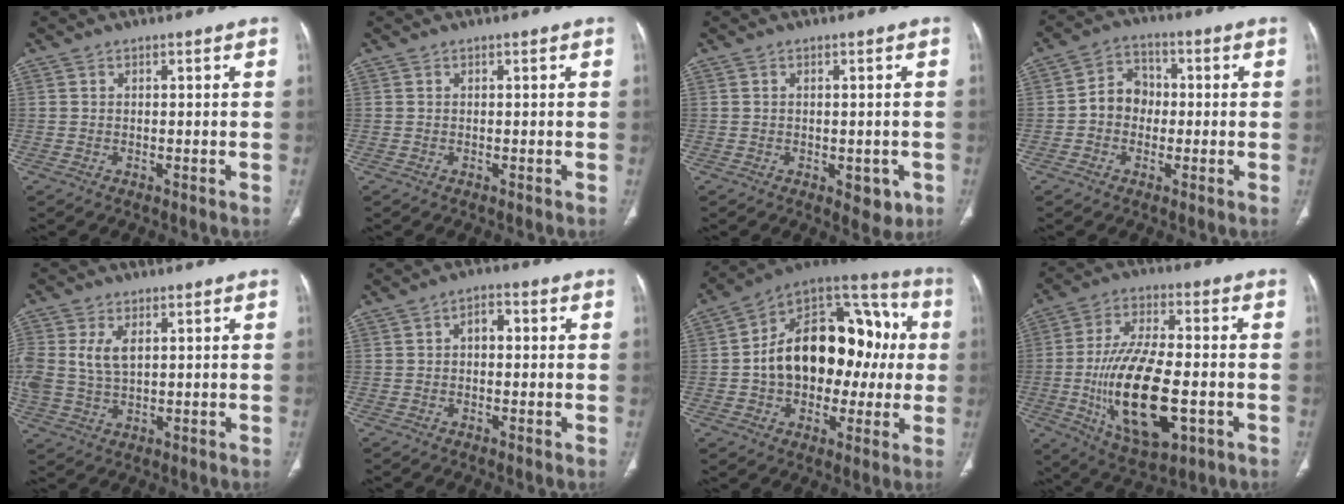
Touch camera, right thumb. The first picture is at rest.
{"total": 0.0}
{"total": 4.3, "force": [-1.4, 2.4, 3.3], "torque": [-0.022, -0.002, -0.010]}
{"total": 6.6, "force": [-0.7, 5.6, 3.4], "torque": [-0.033, 0.024, -0.025]}
{"total": 8.1, "force": [1.8, 5.0, 6.2], "torque": [-0.138, 0.002, 0.044]}
{"total": 3.6, "force": [0.3, 2.2, 2.8], "torque": [-0.032, 0.014, 0.000]}
{"total": 25.7, "force": [0.5, 16.6, 19.7], "torque": [-0.267, 0.048, 0.011]}
{"total": 20.3, "force": [-4.4, 8.9, 17.8], "torque": [-0.322, 0.004, -0.060]}